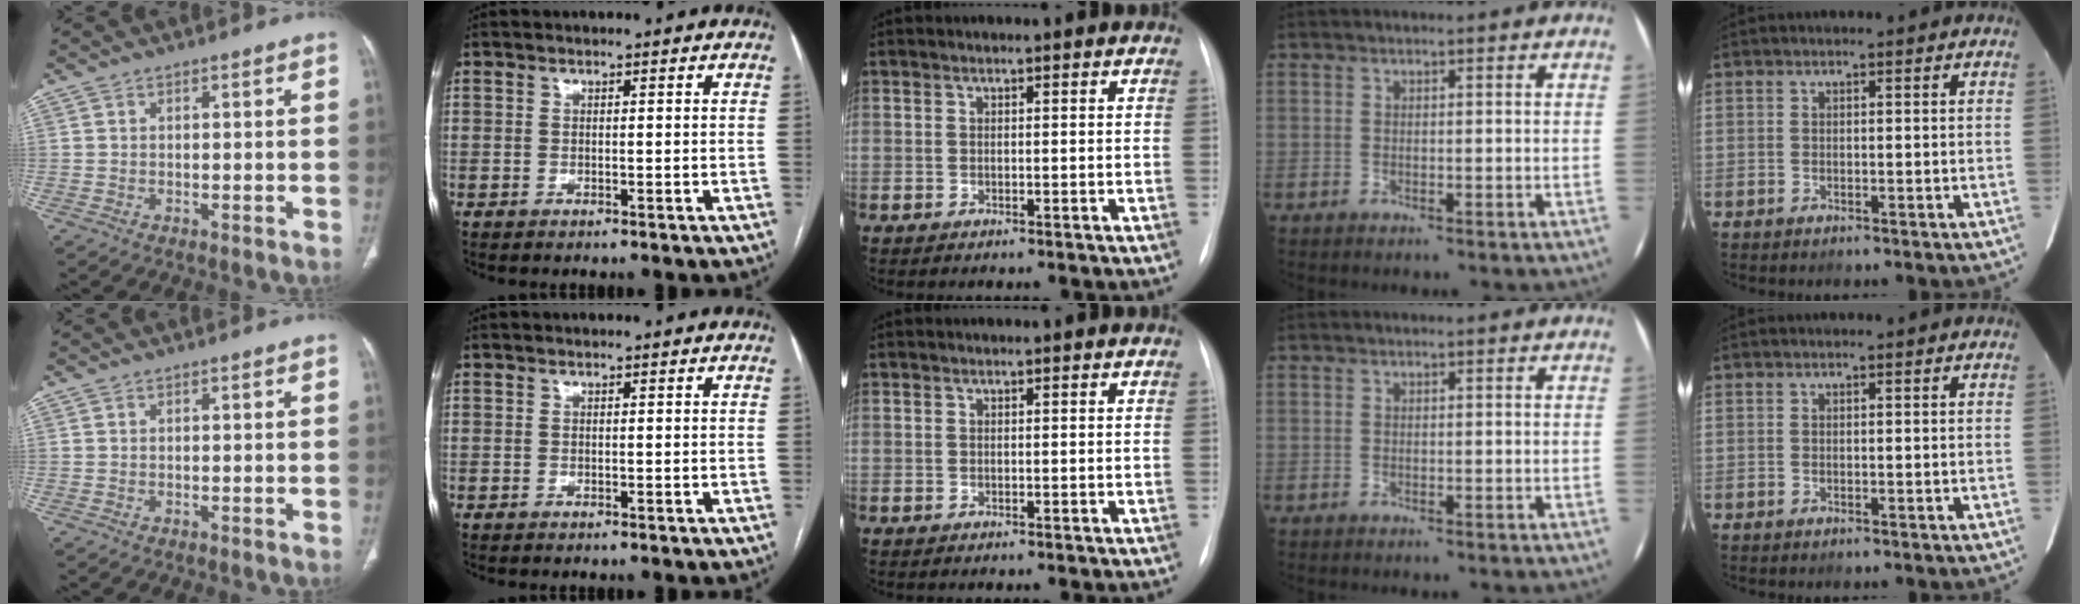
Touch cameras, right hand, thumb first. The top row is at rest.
{}